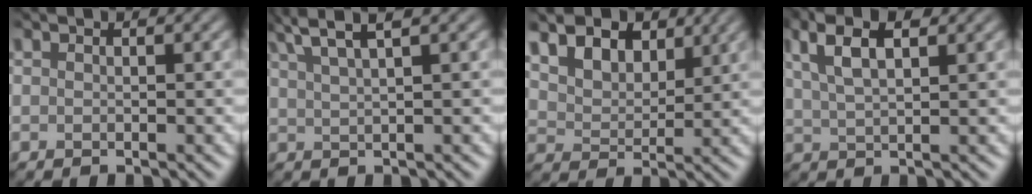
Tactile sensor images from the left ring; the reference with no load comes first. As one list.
[{"total": 3.4, "force": [2.6, 0.1, 2.2], "torque": [-0.040, 0.014, 0.050]}, {"total": 7.8, "force": [4.7, 4.8, 3.9], "torque": [-0.091, 0.022, 0.072]}, {"total": 4.7, "force": [2.4, 1.7, 3.7], "torque": [-0.076, 0.011, 0.045]}]